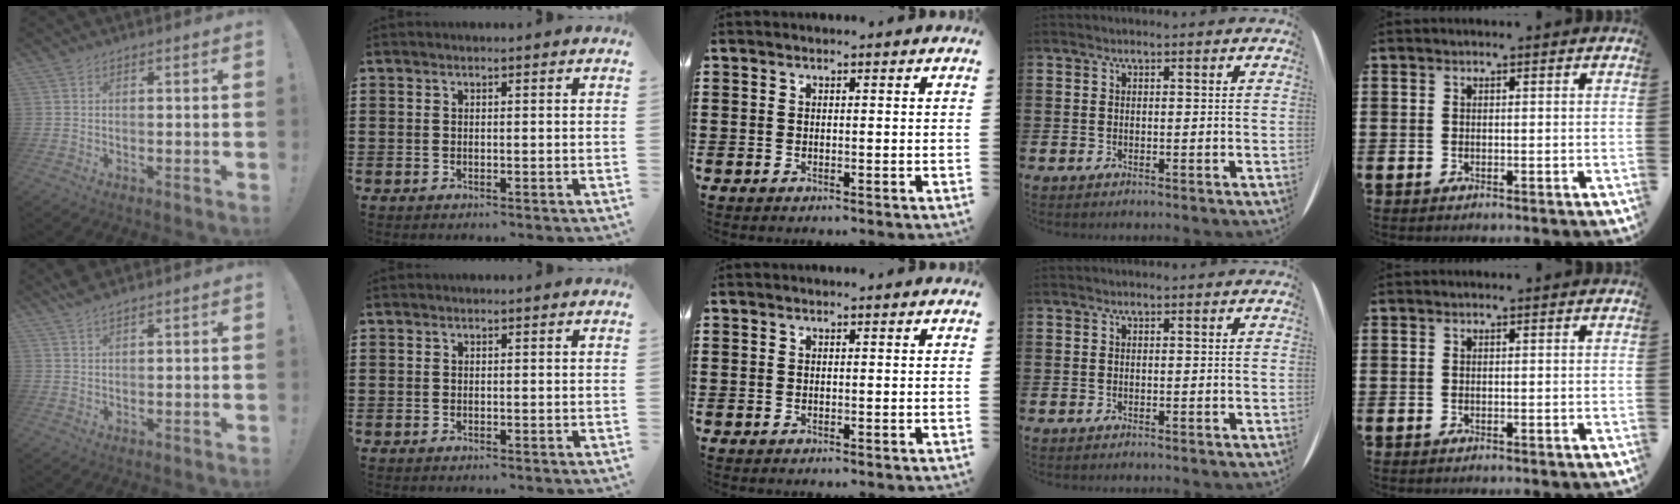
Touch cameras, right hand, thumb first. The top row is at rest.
{"thumb": {"total": 3.0, "force": [2.6, 0.7, 1.4], "torque": [-0.025, -0.014, 0.047]}}